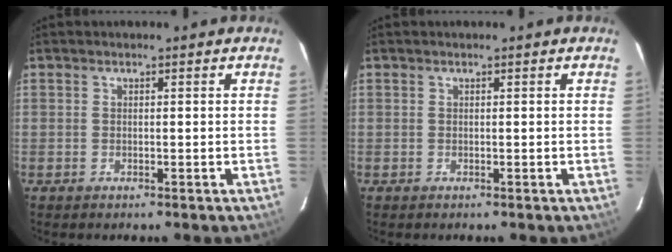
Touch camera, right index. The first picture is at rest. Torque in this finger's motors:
{"motor_torque": [0.13, 0.02, 0.04, 0.01]}